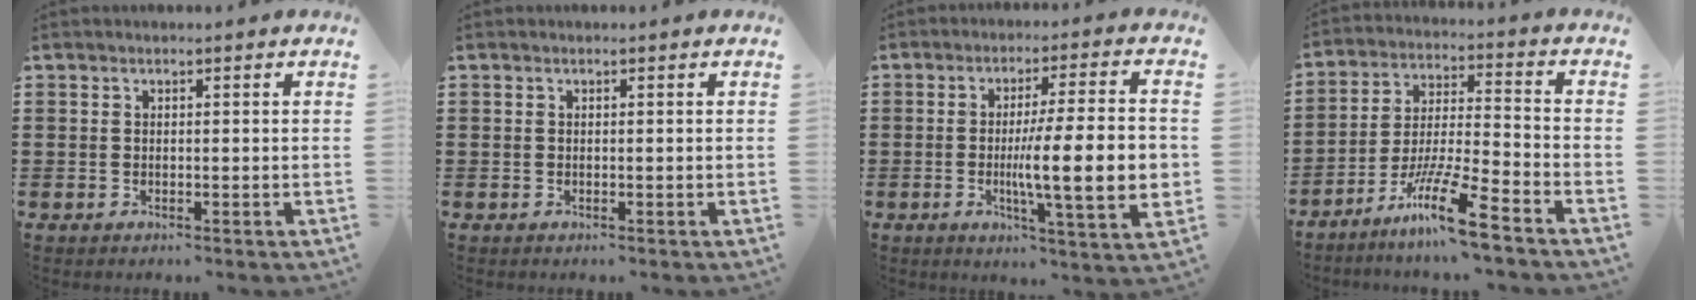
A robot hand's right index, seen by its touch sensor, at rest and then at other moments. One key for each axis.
{"total": 0.0}
{"total": 13.2, "fx": -1.5, "fy": 2.0, "fz": 12.9, "tx": -0.206, "ty": -0.014, "tz": -0.033}
{"total": 11.6, "fx": -8.4, "fy": 0.9, "fz": 7.9, "tx": -0.155, "ty": 0.007, "tz": -0.163}